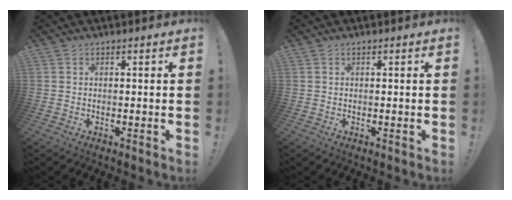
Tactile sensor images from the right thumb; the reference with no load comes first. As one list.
[{"total": 0.0}]